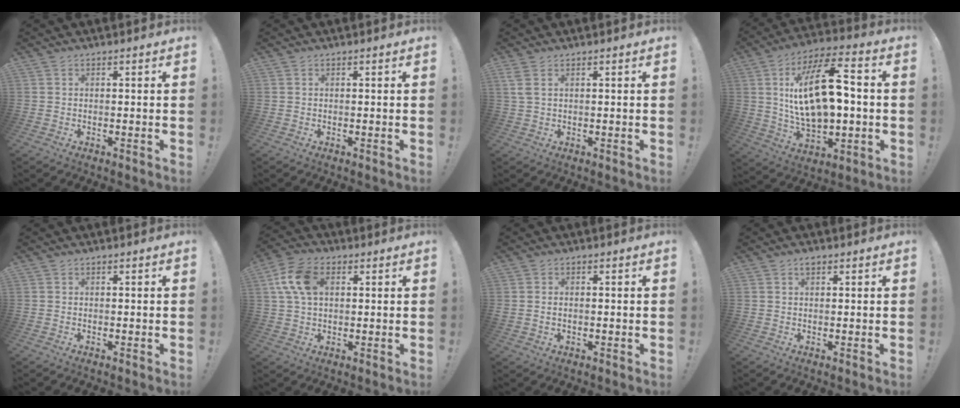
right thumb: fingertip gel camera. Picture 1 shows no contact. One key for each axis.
{"total": 0.0}
{"total": 2.6, "fx": 1.2, "fy": 0.7, "fz": 2.1, "tx": -0.047, "ty": 0.000, "tz": 0.024}
{"total": 22.1, "fx": 2.9, "fy": 10.7, "fz": 19.1, "tx": -0.337, "ty": -0.003, "tz": 0.045}
{"total": 0.0}
{"total": 11.6, "fx": 2.9, "fy": 7.4, "fz": 8.4, "tx": -0.158, "ty": 0.013, "tz": 0.060}
{"total": 1.1, "fx": 0.0, "fy": 0.8, "fz": 0.7, "tx": -0.016, "ty": 0.002, "tz": 0.001}
{"total": 1.0, "fx": 0.6, "fy": 0.6, "fz": 0.6, "tx": -0.012, "ty": 0.002, "tz": 0.011}